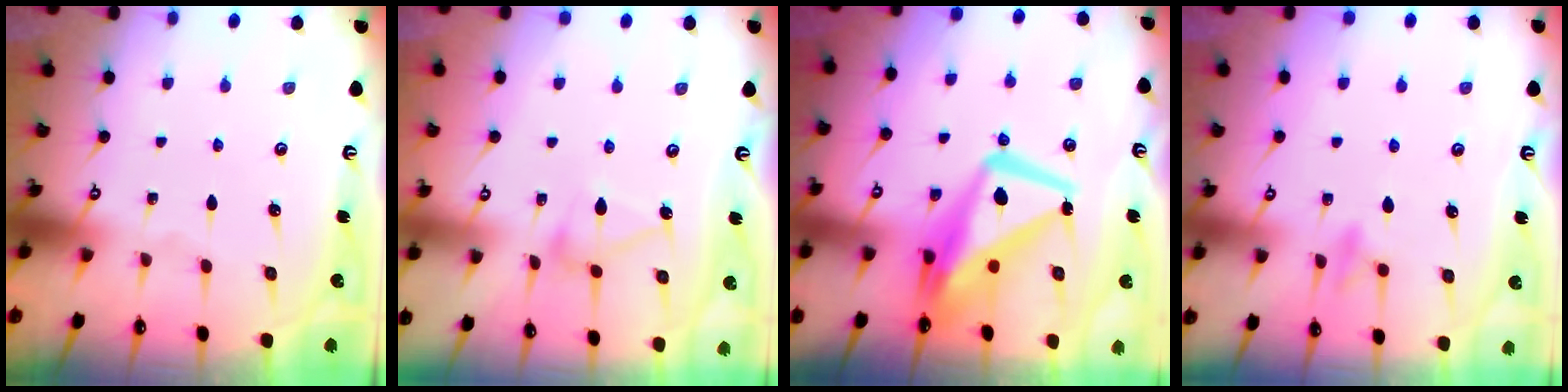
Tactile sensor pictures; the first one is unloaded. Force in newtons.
{"total": 9.2, "press": 9.2, "slide": 0.4}
{"total": 12.7, "press": 12.6, "slide": 1.6}
{"total": 9.3, "press": 9.3, "slide": 0.9}